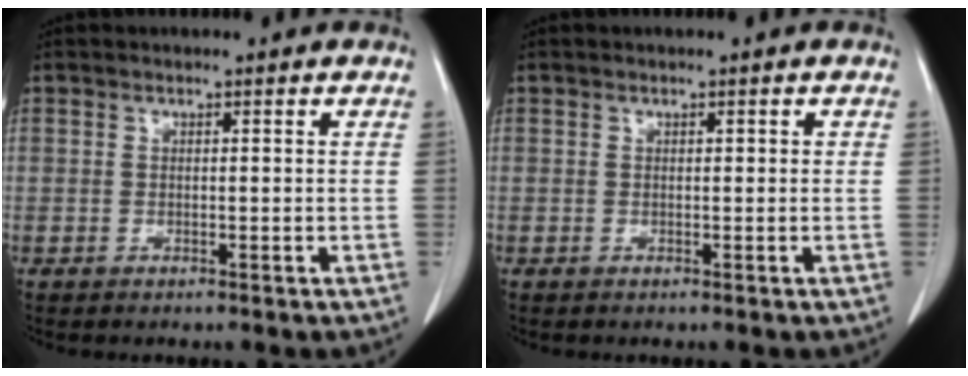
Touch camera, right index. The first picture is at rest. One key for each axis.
{"total": 0.7, "fx": 0.2, "fy": 0.4, "fz": 0.5, "tx": -0.002, "ty": 0.004, "tz": 0.003}